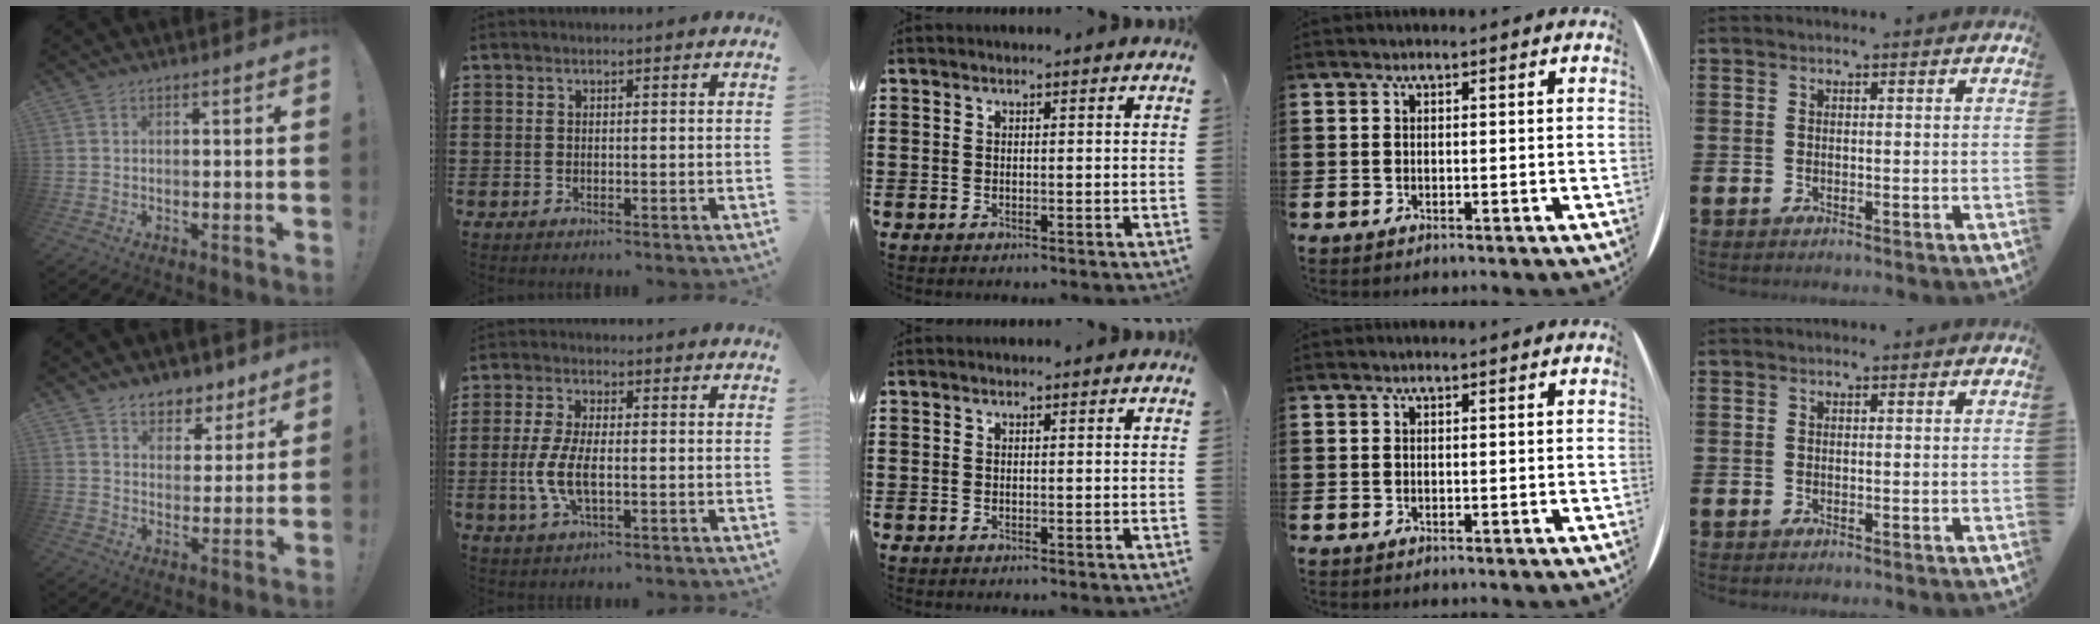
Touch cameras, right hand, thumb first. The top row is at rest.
{"thumb": {"total": 7.4, "force": [5.5, 4.7, 1.5], "torque": [-0.019, -0.041, 0.105]}, "index": {"total": 6.4, "force": [-1.2, 2.5, 5.8], "torque": [-0.128, -0.005, -0.027]}}